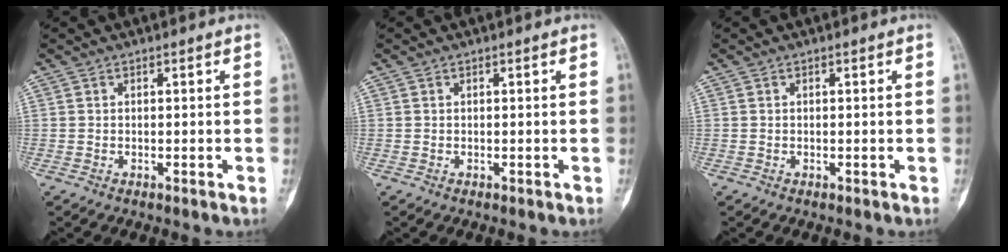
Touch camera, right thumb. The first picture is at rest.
{"total": 0.0}
{"total": 0.0}